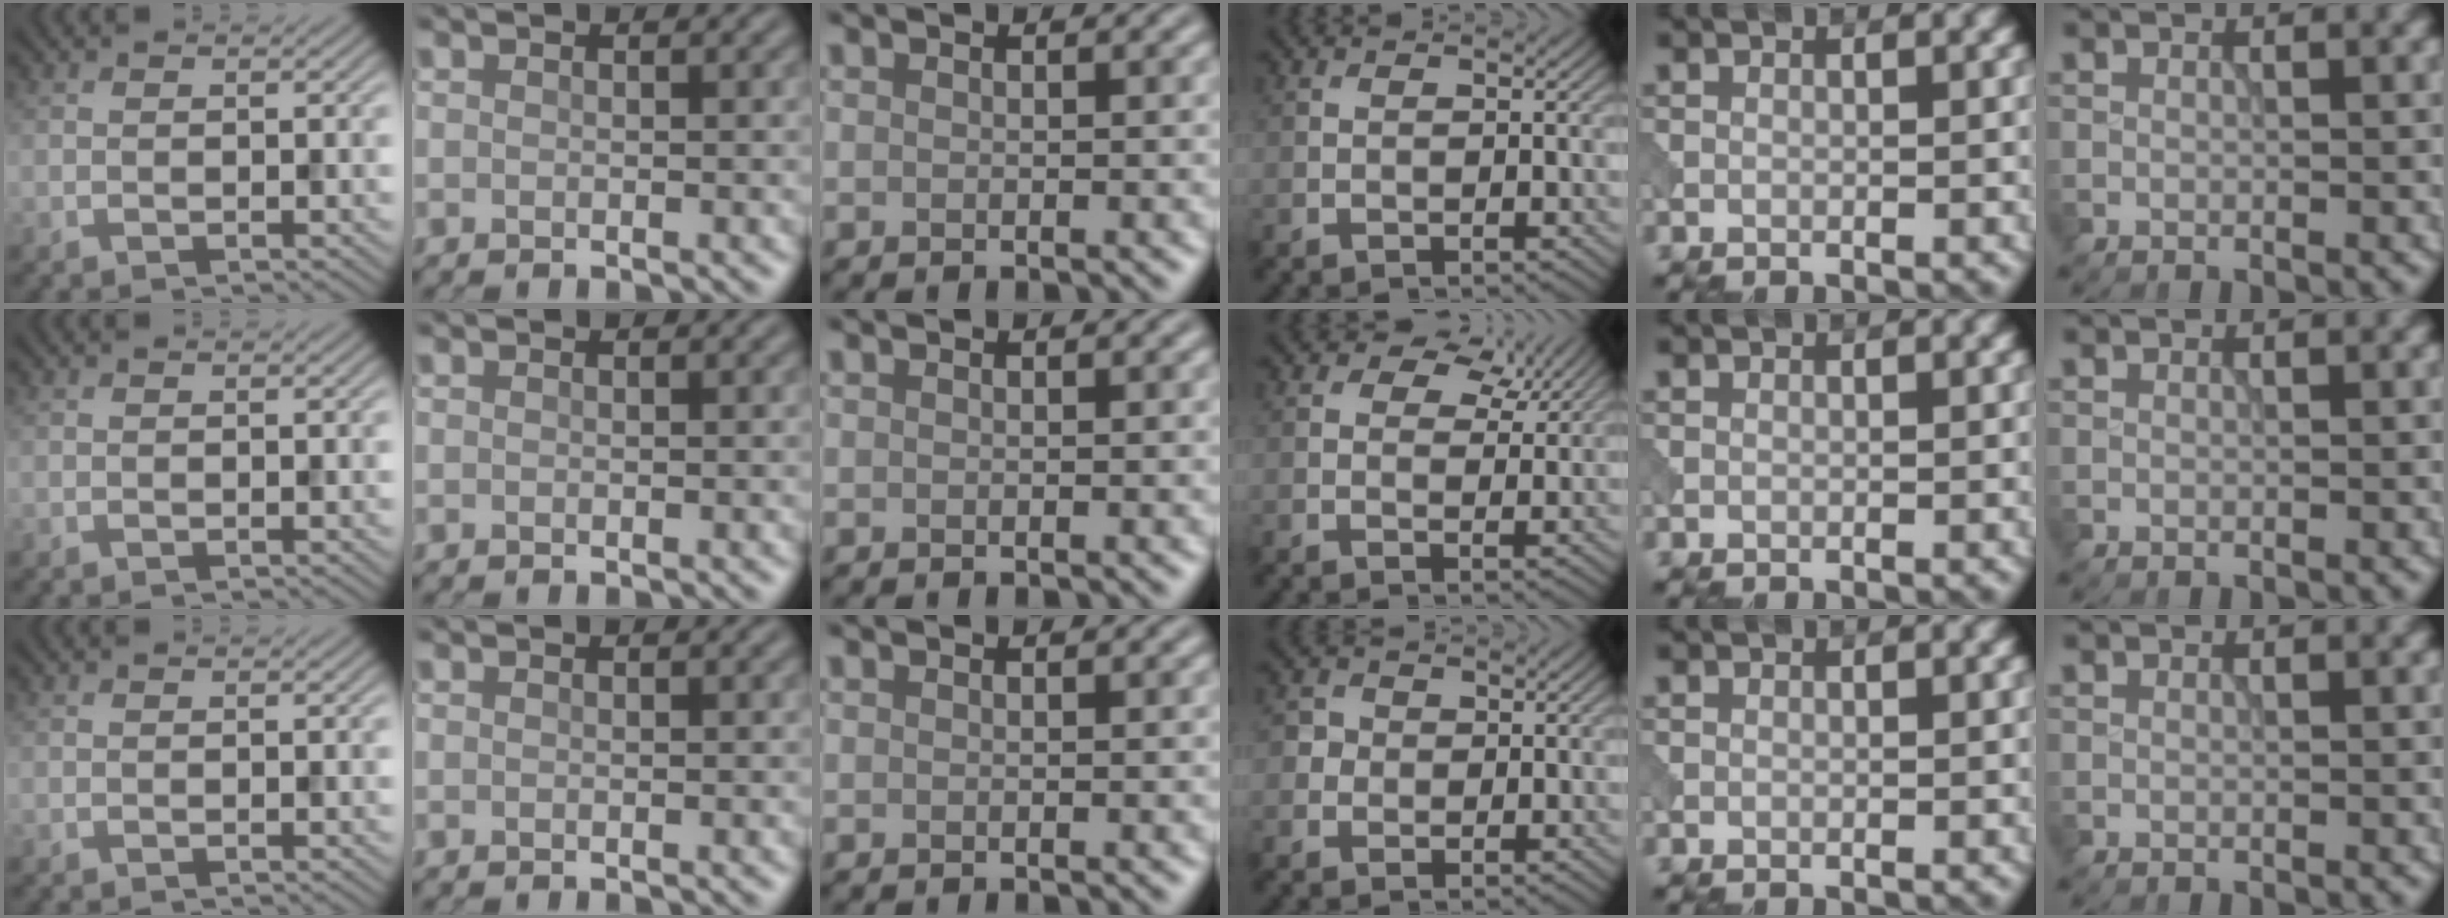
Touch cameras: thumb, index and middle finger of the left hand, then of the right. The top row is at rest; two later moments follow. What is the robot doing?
{"motion": "open", "object": "sandwich press"}